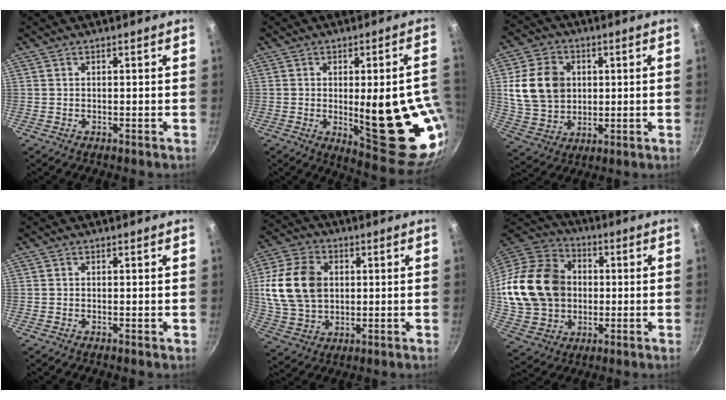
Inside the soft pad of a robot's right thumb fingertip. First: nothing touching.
{"total": 23.4, "force": [-3.0, 8.0, 21.8], "torque": [-0.252, -0.021, -0.016]}
{"total": 13.8, "force": [2.4, 11.0, 8.1], "torque": [-0.131, -0.001, 0.050]}
{"total": 0.0}
{"total": 16.1, "force": [2.3, 11.7, 10.8], "torque": [-0.194, 0.006, 0.044]}
{"total": 22.0, "force": [1.3, 17.8, 12.9], "torque": [-0.230, 0.026, 0.032]}